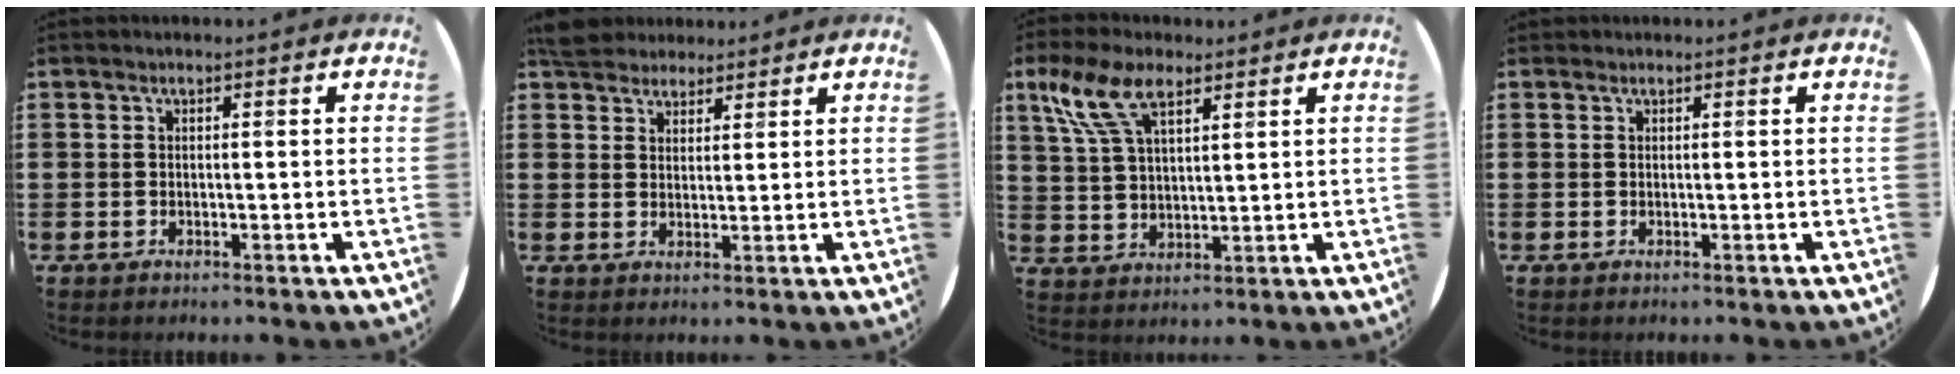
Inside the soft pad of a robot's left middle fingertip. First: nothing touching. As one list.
[{"total": 4.4, "force": [4.1, 1.7, 0.5], "torque": [-0.016, -0.002, 0.078]}, {"total": 8.2, "force": [5.2, 3.3, 5.4], "torque": [-0.121, 0.001, 0.096]}, {"total": 0.0}]